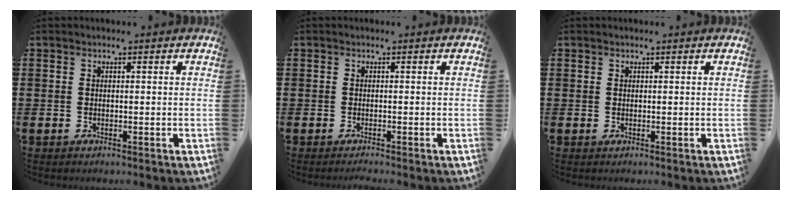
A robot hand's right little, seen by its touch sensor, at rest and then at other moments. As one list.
[{"total": 0.6, "force": [-0.6, -0.1, 0.3], "torque": [-0.004, -0.003, -0.011]}, {"total": 0.0}]